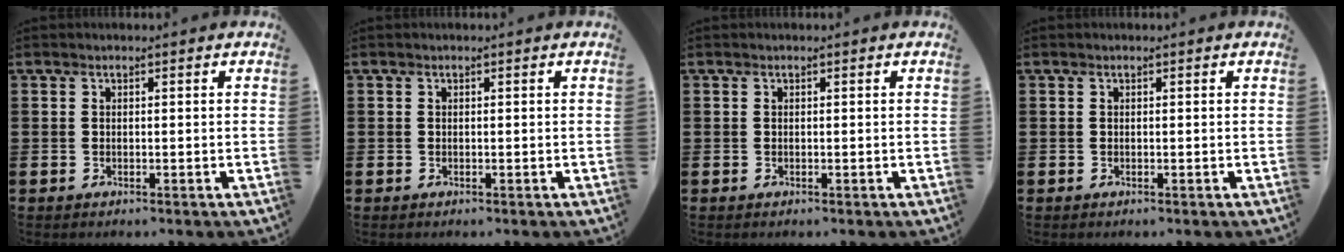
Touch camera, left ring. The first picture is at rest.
{"total": 0.0}
{"total": 0.0}
{"total": 0.0}